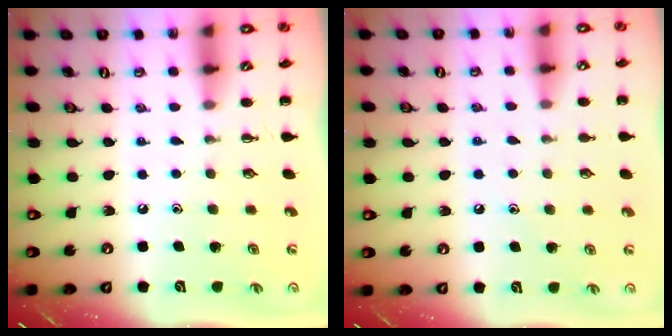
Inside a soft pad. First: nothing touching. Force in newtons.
{"total": 6.9, "press": 6.6, "slide": 2.2}